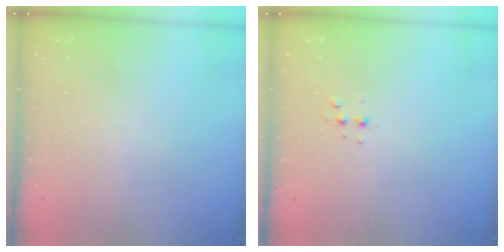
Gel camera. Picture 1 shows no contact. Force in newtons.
{"total": 3.5, "press": 3.4, "slide": 0.5}